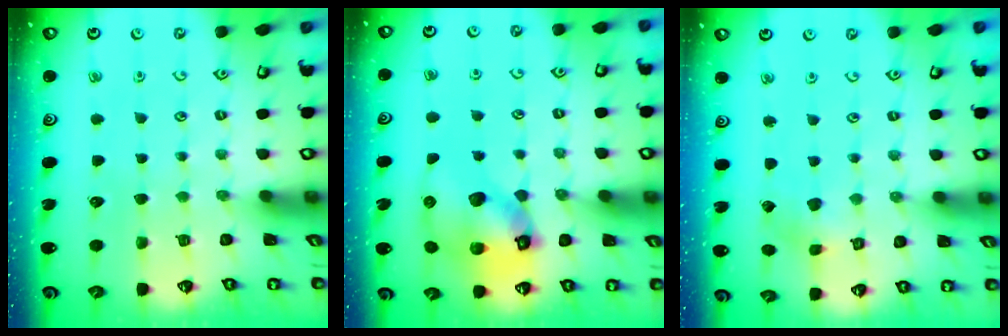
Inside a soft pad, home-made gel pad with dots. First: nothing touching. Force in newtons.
{"total": 15.5, "press": 15.3, "slide": 2.2}
{"total": 3.0, "press": 3.0, "slide": 0.4}